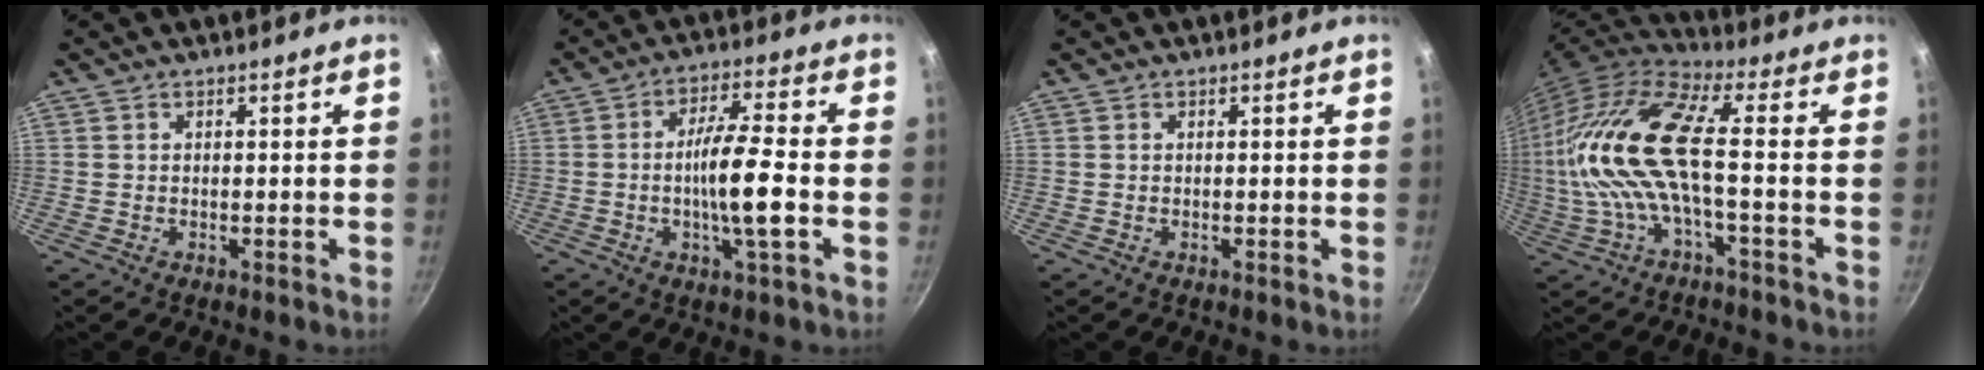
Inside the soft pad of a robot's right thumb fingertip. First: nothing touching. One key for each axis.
{"total": 10.1, "fx": -1.7, "fy": 1.4, "fz": 9.9, "tx": -0.176, "ty": 0.016, "tz": -0.036}
{"total": 0.0}
{"total": 17.1, "fx": -0.1, "fy": 5.2, "fz": 16.3, "tx": -0.339, "ty": 0.022, "tz": -0.010}